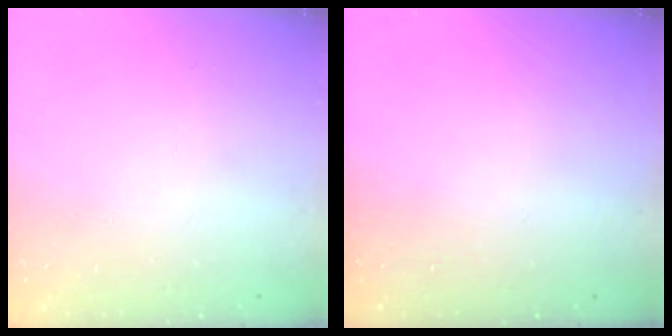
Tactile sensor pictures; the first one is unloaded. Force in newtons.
{"total": 0.0}